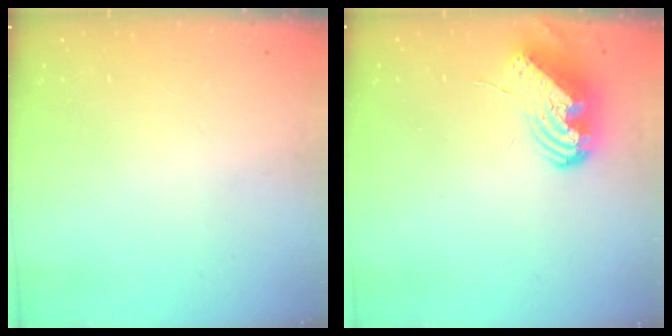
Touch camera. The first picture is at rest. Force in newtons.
{"total": 11.8, "press": 11.7, "slide": 1.4}